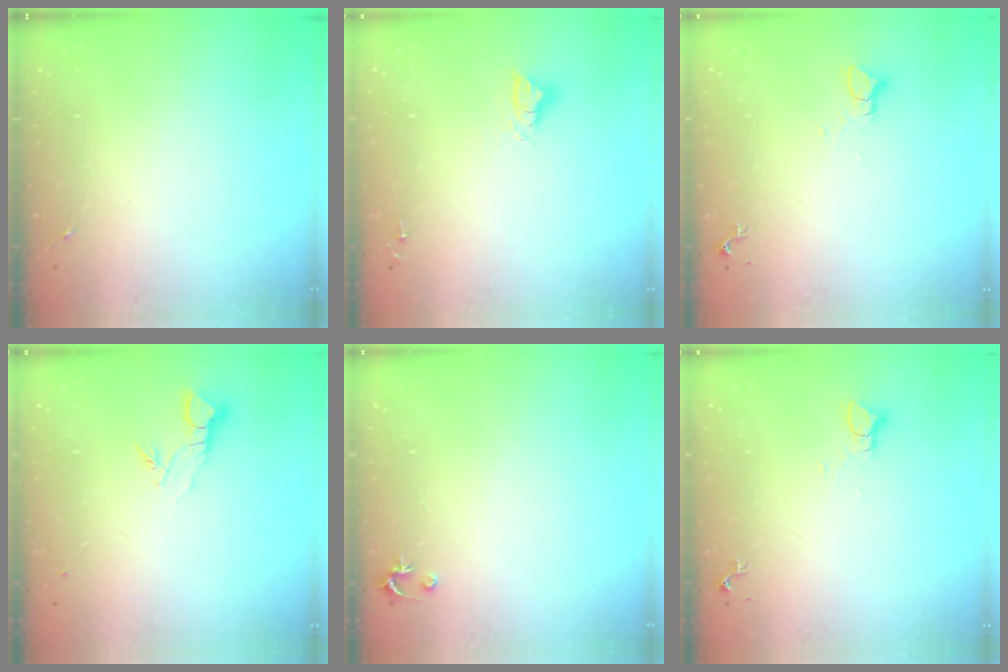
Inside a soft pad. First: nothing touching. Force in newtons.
{"total": 5.5, "press": 5.5, "slide": 0.5}
{"total": 2.2, "press": 2.2, "slide": 0.1}
{"total": 3.7, "press": 3.6, "slide": 0.4}
{"total": 2.5, "press": 2.5, "slide": 0.2}
{"total": 2.2, "press": 2.2, "slide": 0.1}